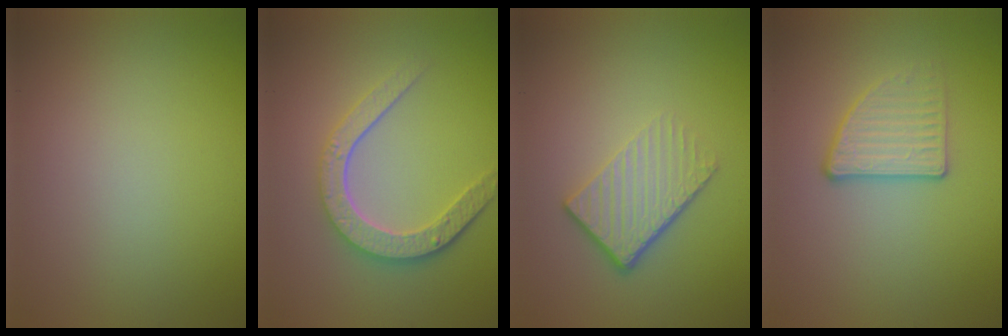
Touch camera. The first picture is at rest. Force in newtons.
{"total": 4.7, "press": 3.5, "slide": 3.1}
{"total": 4.1, "press": 2.7, "slide": 3.2}
{"total": 2.8, "press": 2.3, "slide": 1.5}